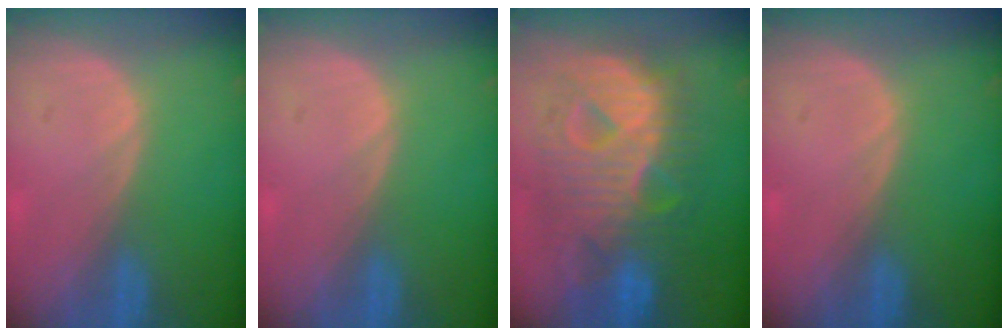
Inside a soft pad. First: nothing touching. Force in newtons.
{"total": 0.0}
{"total": 12.7, "press": 12.7, "slide": 1.3}
{"total": 0.0}